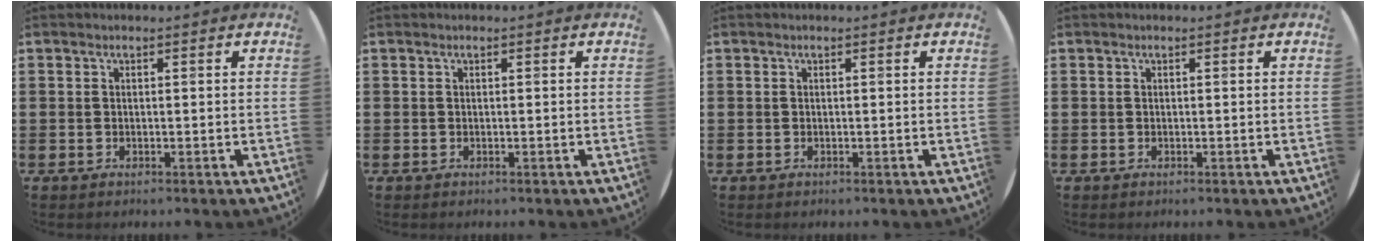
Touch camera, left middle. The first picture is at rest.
{"total": 0.0}
{"total": 0.0}
{"total": 0.0}